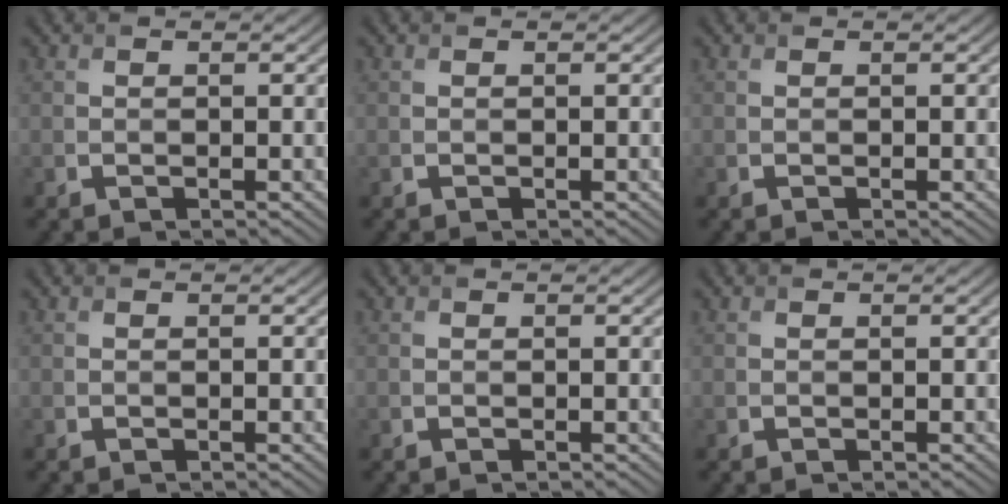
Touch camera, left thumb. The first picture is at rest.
{"total": 0.0}
{"total": 0.0}
{"total": 0.0}
{"total": 0.0}
{"total": 0.0}